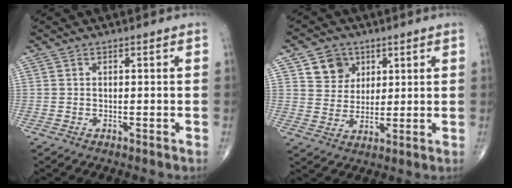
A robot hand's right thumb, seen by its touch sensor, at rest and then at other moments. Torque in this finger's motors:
{"motor_torque": [-0.47, 0.41, 0.18, 0.06, -0.06]}